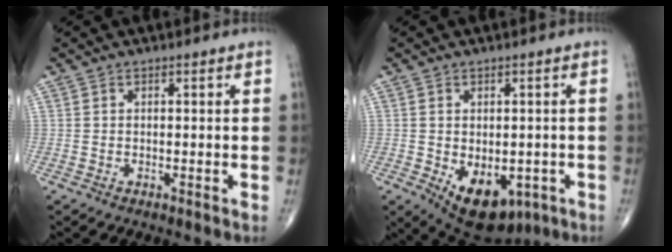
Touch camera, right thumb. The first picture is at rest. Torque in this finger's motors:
{"motor_torque": [-0.28, 0.53, 0.09, -0.14, 0.12]}